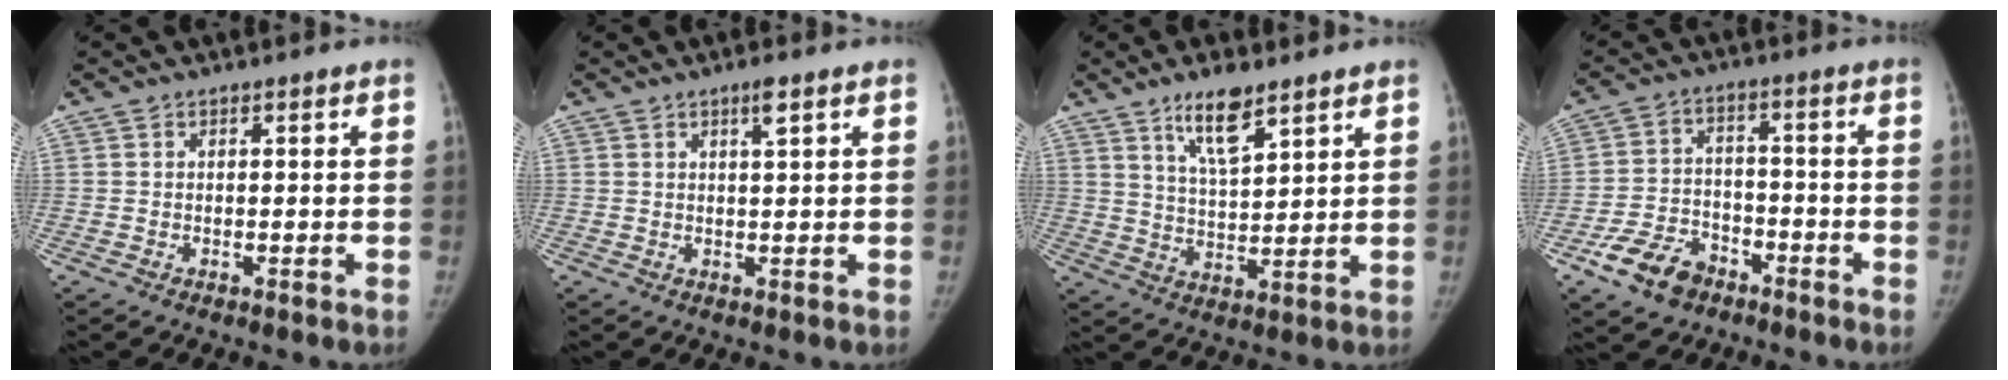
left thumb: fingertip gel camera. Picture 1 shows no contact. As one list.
[{"total": 2.3, "force": [1.3, 0.3, 1.9], "torque": [-0.033, -0.006, 0.022]}, {"total": 8.7, "force": [5.7, 2.7, 6.0], "torque": [-0.093, -0.038, 0.106]}, {"total": 9.2, "force": [-5.7, 6.0, 4.1], "torque": [-0.062, 0.030, -0.102]}]